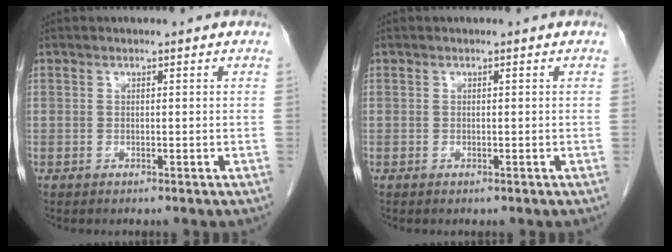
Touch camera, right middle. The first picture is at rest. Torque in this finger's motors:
{"motor_torque": [0.39, 0.00, 0.03, 0.01]}